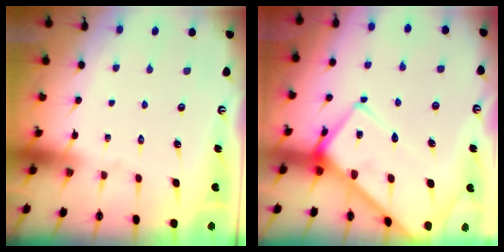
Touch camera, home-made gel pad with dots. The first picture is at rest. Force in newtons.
{"total": 15.2, "press": 15.2, "slide": 1.6}